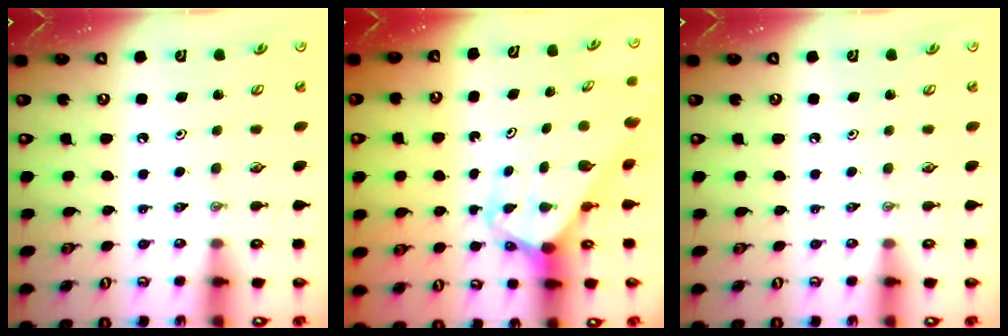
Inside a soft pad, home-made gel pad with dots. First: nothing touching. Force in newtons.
{"total": 3.0, "press": 3.0, "slide": 0.1}
{"total": 0.0}